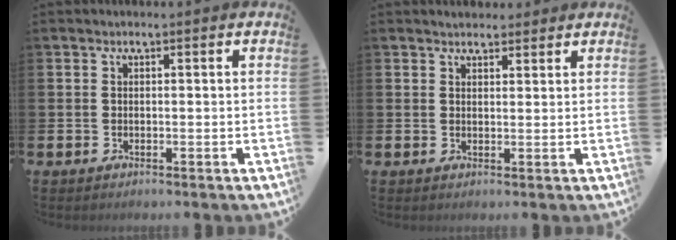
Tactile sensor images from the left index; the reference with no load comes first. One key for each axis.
{"total": 2.3, "fx": 2.3, "fy": 0.6, "fz": -0.2, "tx": 0.007, "ty": -0.008, "tz": 0.041}